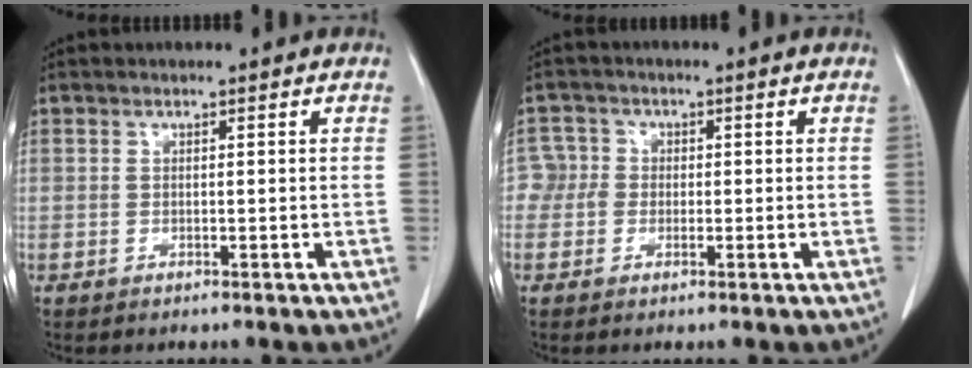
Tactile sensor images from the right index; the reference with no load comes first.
{"total": 3.1, "force": [-0.4, 3.1, 0.1], "torque": [0.016, 0.012, -0.014]}